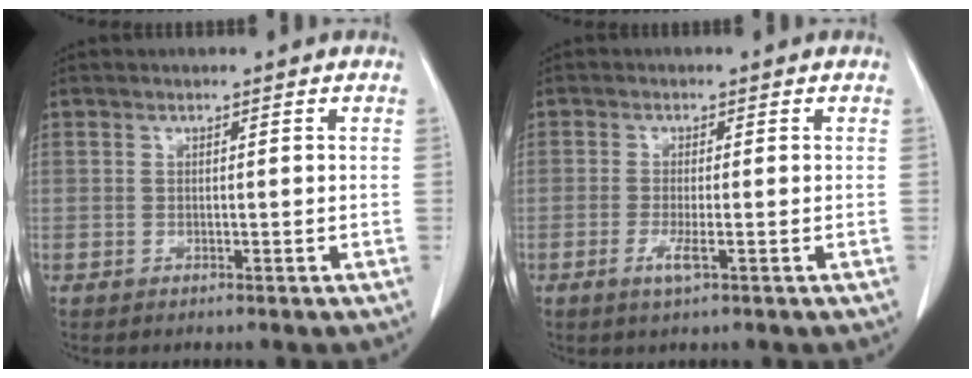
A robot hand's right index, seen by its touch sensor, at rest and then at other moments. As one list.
[{"total": 2.5, "force": [-0.9, 0.2, 2.3], "torque": [-0.043, -0.003, -0.016]}]